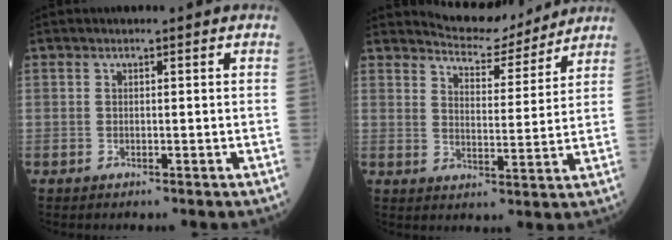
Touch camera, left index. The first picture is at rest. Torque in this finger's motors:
{"motor_torque": [0.91, -1.01, 0.13, 0.02]}